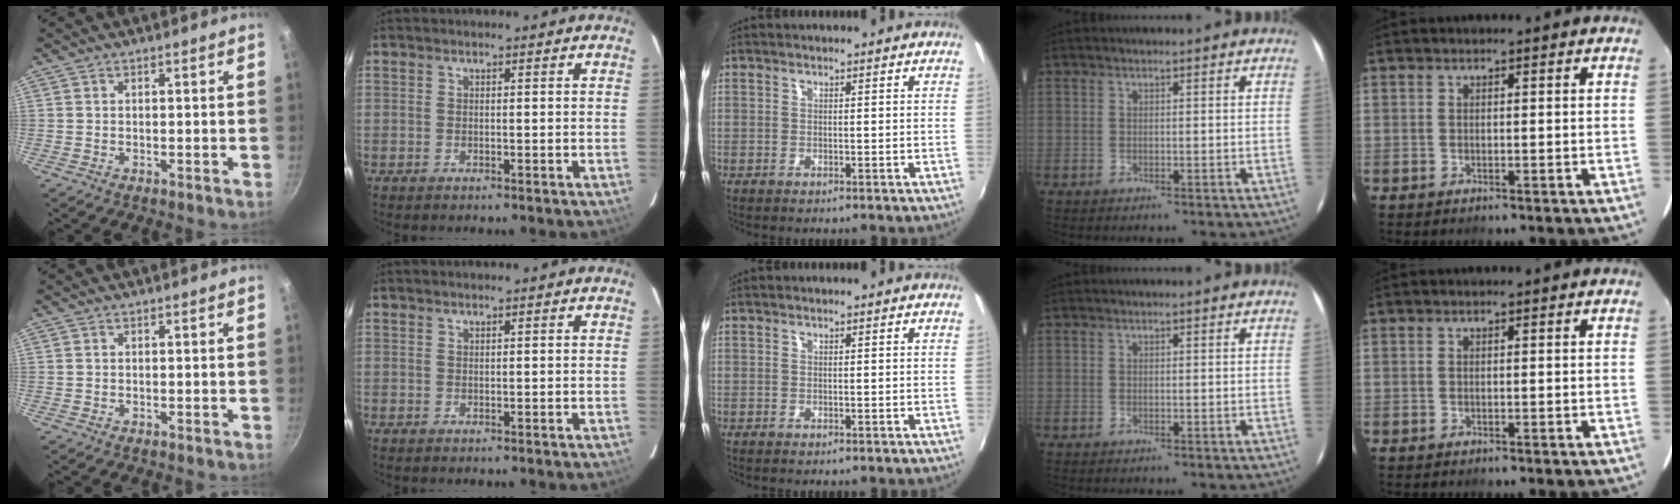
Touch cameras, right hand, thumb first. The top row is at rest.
{}